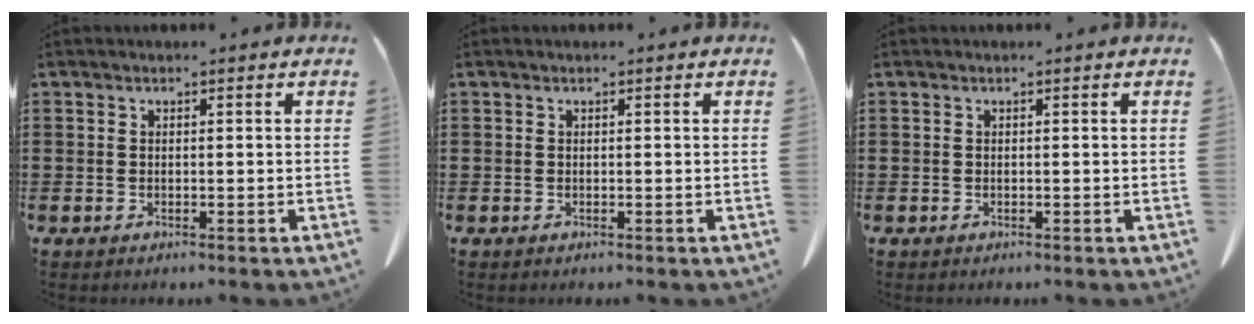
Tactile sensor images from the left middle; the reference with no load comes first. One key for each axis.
{"total": 0.0}
{"total": 0.0}